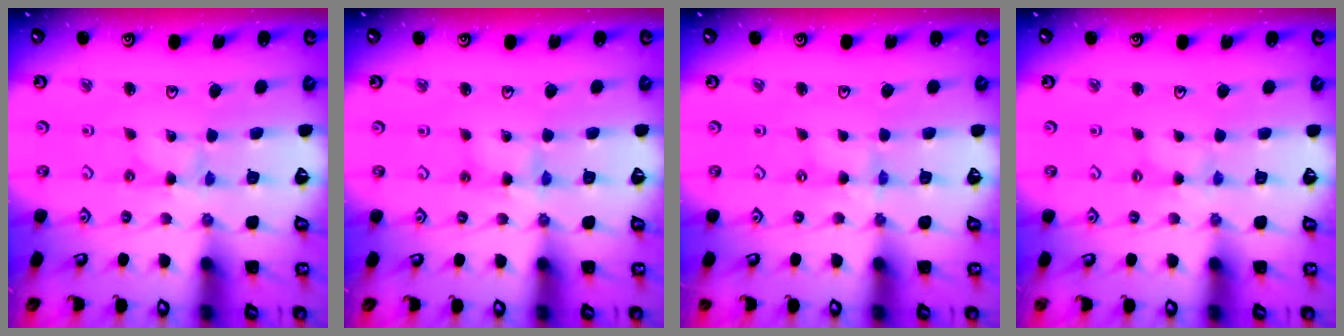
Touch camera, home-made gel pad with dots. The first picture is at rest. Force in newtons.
{"total": 3.8, "press": 3.8, "slide": 0.4}
{"total": 1.1, "press": 1.1, "slide": 0.1}
{"total": 1.3, "press": 1.2, "slide": 0.4}